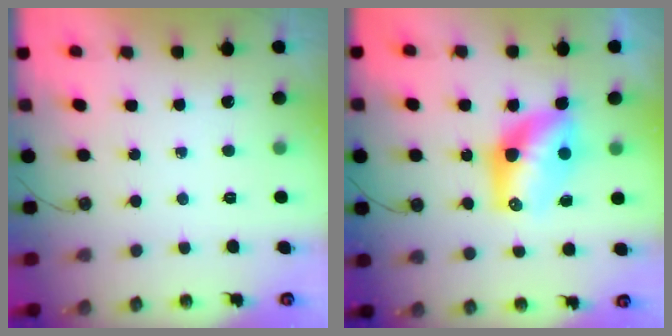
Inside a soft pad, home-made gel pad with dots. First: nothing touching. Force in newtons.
{"total": 11.9, "press": 11.3, "slide": 3.6}